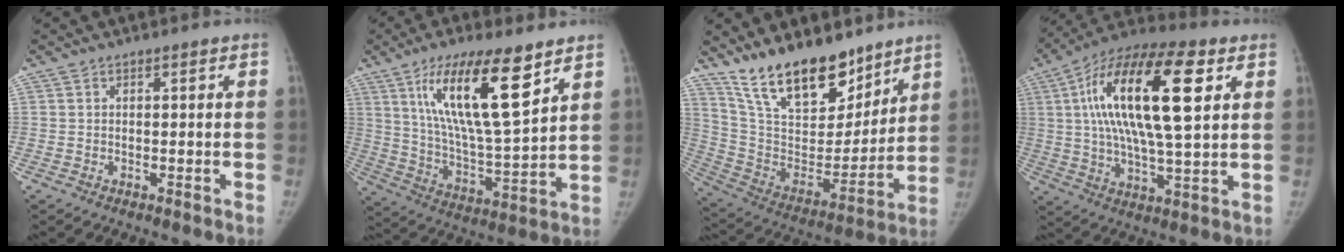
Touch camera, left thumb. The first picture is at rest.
{"total": 19.3, "force": [9.9, 4.9, 15.8], "torque": [-0.262, -0.049, 0.181]}
{"total": 21.3, "force": [16.2, 9.0, 10.6], "torque": [-0.143, -0.085, 0.290]}
{"total": 23.5, "force": [6.4, 8.3, 21.0], "torque": [-0.377, 0.006, 0.098]}